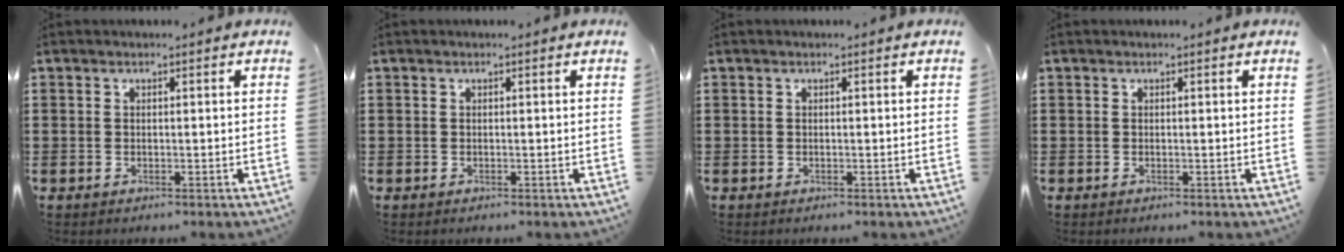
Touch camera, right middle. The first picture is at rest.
{"total": 0.0}
{"total": 0.0}
{"total": 0.0}